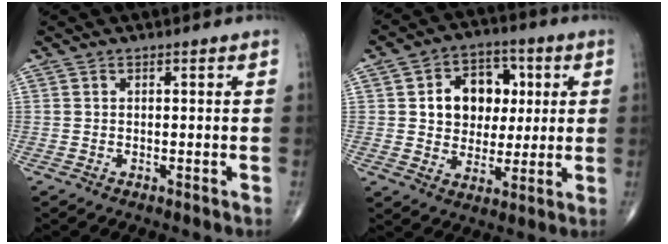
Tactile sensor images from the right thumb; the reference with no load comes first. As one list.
[{"total": 12.5, "force": [2.4, 9.8, 7.4], "torque": [-0.059, 0.007, 0.040]}]